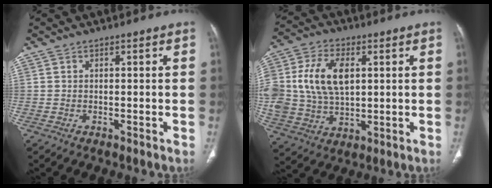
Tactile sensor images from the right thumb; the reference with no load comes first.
{"total": 18.0, "force": [3.2, 11.9, 13.1], "torque": [-0.277, 0.000, 0.067]}